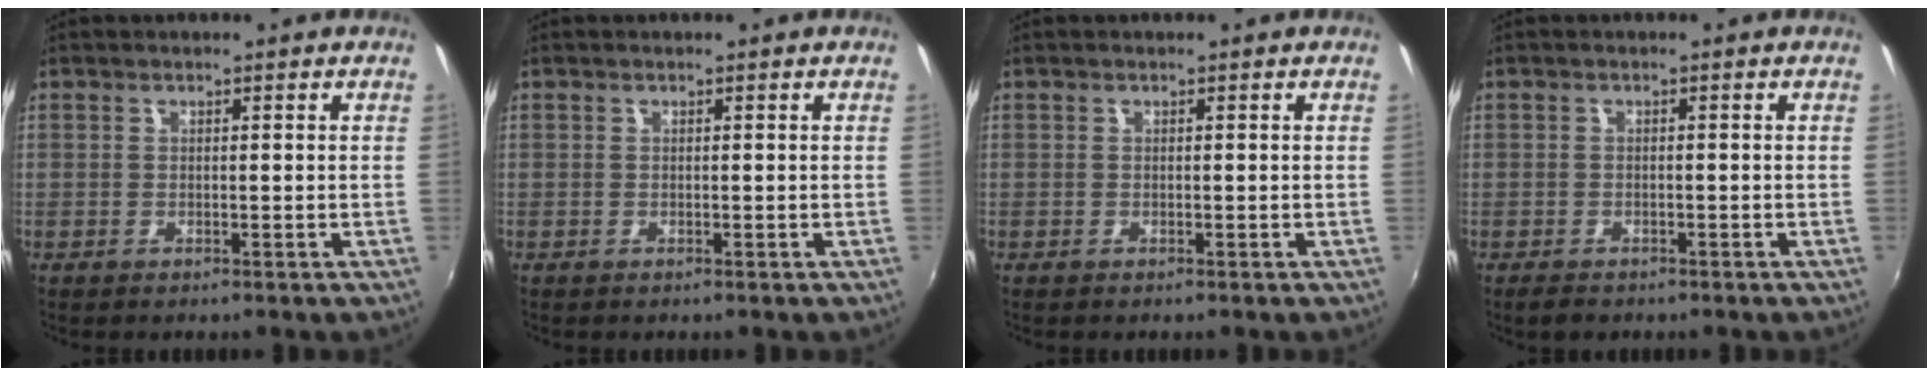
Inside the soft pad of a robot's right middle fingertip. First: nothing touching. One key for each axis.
{"total": 0.0}
{"total": 0.0}
{"total": 2.3, "fx": -1.8, "fy": 1.4, "fz": 0.7, "tx": -0.019, "ty": -0.005, "tz": -0.030}